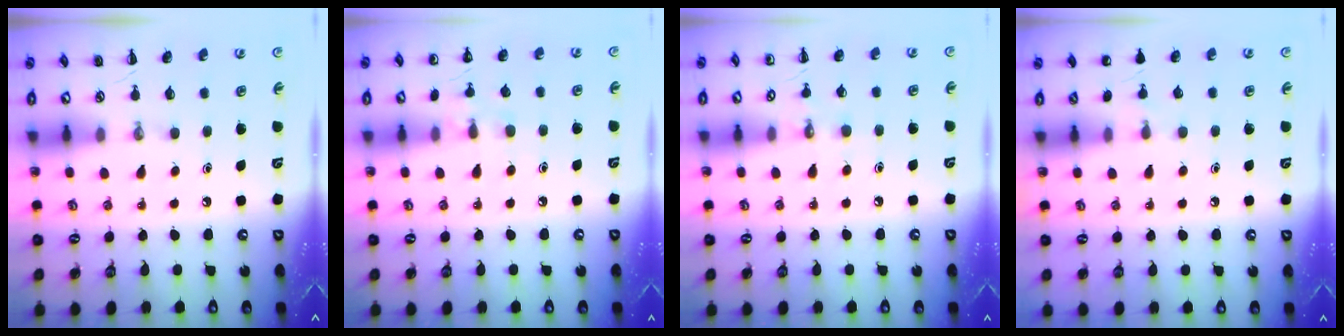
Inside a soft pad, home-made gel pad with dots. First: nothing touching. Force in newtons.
{"total": 6.2, "press": 5.9, "slide": 1.9}
{"total": 5.7, "press": 5.5, "slide": 1.5}
{"total": 5.7, "press": 5.4, "slide": 1.8}